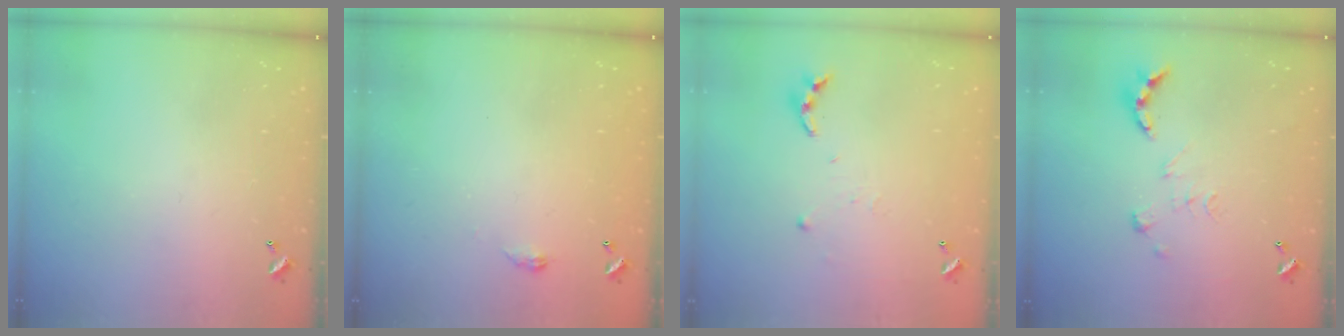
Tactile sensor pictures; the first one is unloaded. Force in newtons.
{"total": 2.8, "press": 2.7, "slide": 0.5}
{"total": 5.6, "press": 5.6, "slide": 0.1}
{"total": 2.9, "press": 2.7, "slide": 1.3}